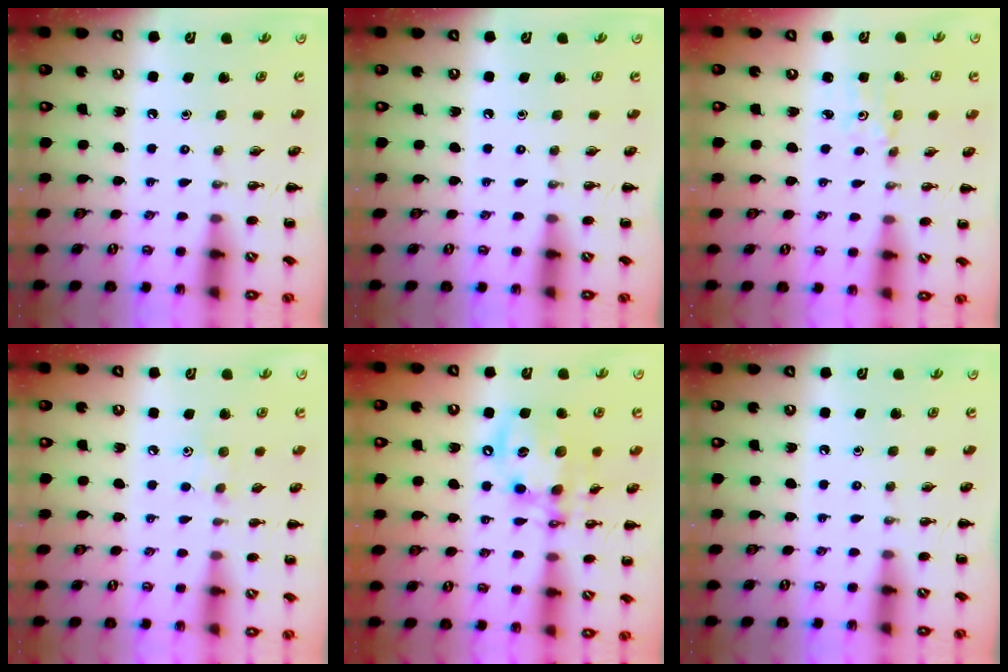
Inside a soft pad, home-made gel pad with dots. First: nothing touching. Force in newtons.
{"total": 0.0}
{"total": 0.9, "press": 0.9, "slide": 0.3}
{"total": 5.1, "press": 4.9, "slide": 1.3}
{"total": 13.8, "press": 13.4, "slide": 3.1}
{"total": 0.0}